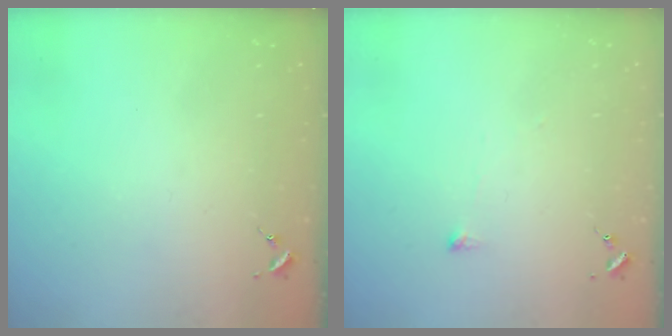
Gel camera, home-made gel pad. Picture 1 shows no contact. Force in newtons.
{"total": 2.7, "press": 2.6, "slide": 0.5}